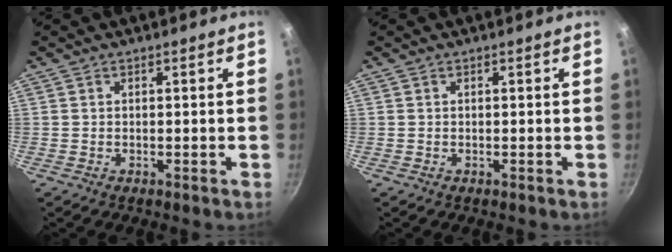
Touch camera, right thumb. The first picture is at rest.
{"total": 0.0}